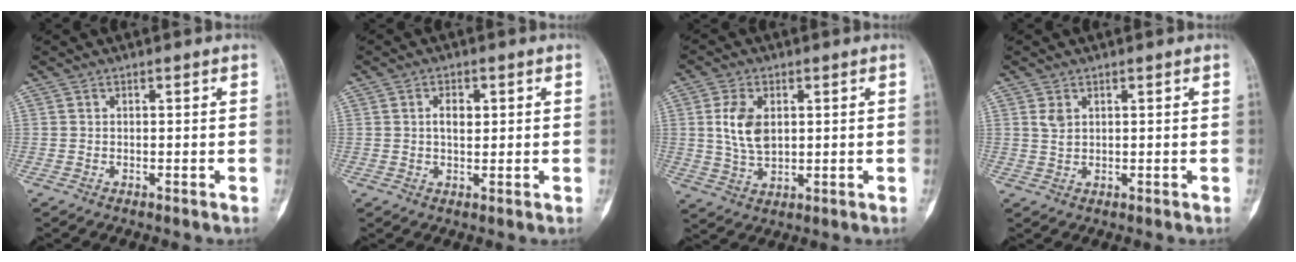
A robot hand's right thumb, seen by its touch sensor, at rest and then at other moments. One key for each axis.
{"total": 3.4, "fx": 0.8, "fy": 1.9, "fz": 2.6, "tx": -0.035, "ty": -0.002, "tz": 0.011}
{"total": 7.7, "fx": 1.6, "fy": 4.8, "fz": 5.9, "tx": -0.103, "ty": -0.006, "tz": 0.037}
{"total": 2.2, "fx": 1.1, "fy": 1.3, "fz": 1.3, "tx": -0.023, "ty": -0.004, "tz": 0.028}